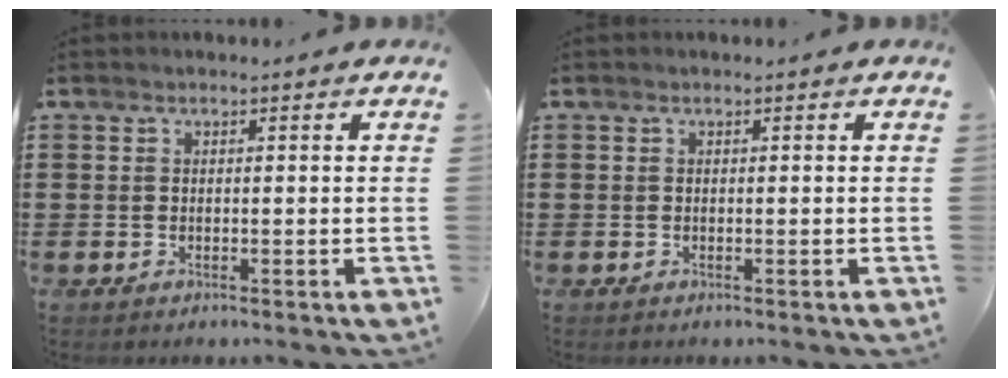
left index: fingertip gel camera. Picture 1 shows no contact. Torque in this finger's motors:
{"motor_torque": [0.11, 0.14, 0.00, -0.01]}